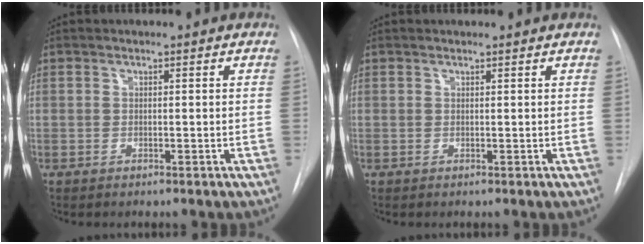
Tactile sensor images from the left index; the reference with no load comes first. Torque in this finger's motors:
{"motor_torque": [0.17, -0.01, -0.12, 0.01]}